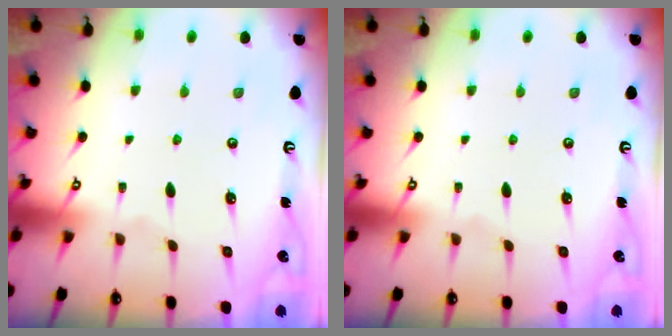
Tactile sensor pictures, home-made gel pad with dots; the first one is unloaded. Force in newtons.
{"total": 0.0}